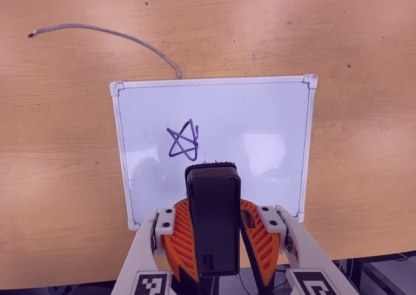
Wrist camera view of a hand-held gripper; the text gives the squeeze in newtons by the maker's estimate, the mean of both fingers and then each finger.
{"total": 9.7, "left": 9.9, "right": 9.5}